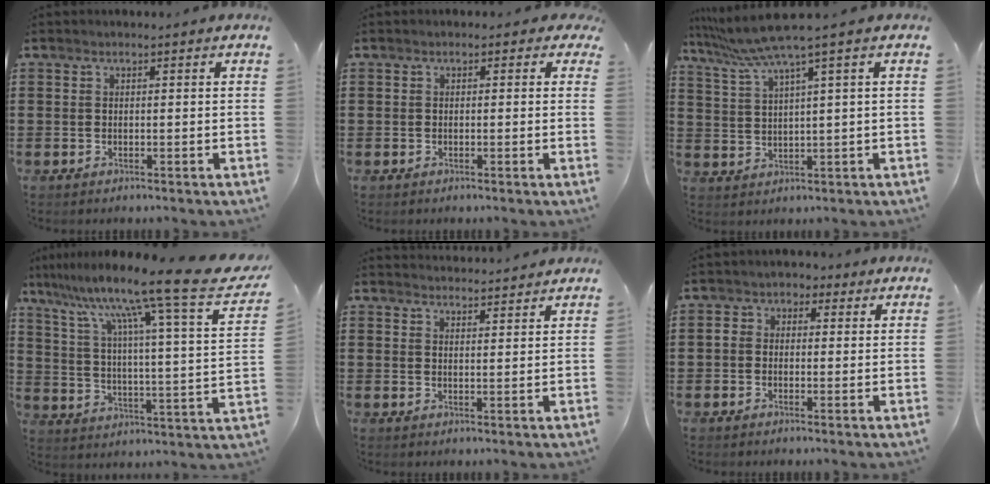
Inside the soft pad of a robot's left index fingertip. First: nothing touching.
{"total": 1.2, "force": [-0.2, 1.1, 0.5], "torque": [-0.013, 0.006, -0.006]}
{"total": 5.7, "force": [3.8, -0.6, 4.2], "torque": [-0.104, -0.021, 0.063]}
{"total": 12.1, "force": [9.7, -0.7, 7.2], "torque": [-0.159, -0.077, 0.146]}
{"total": 2.6, "force": [2.6, 0.0, -0.2], "torque": [-0.004, -0.009, 0.049]}
{"total": 2.2, "force": [0.1, 1.9, 1.1], "torque": [-0.029, 0.012, -0.002]}